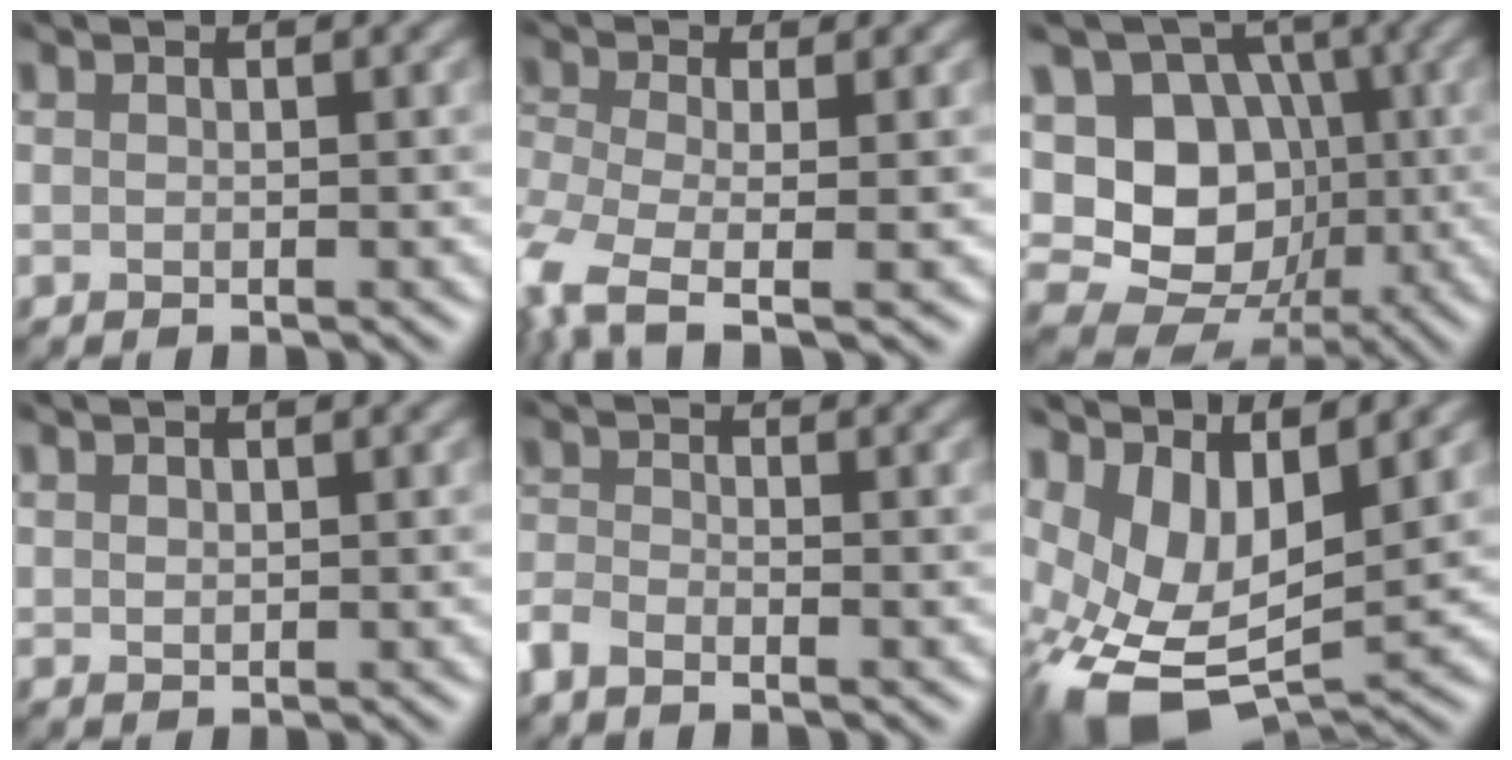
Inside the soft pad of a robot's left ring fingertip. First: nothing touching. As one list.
[{"total": 5.9, "force": [-3.6, 1.8, 4.3], "torque": [-0.108, -0.018, -0.074]}, {"total": 10.9, "force": [-0.7, 9.2, 5.7], "torque": [-0.086, 0.018, -0.035]}, {"total": 0.7, "force": [0.6, 0.2, 0.3], "torque": [-0.007, 0.002, 0.019]}, {"total": 2.5, "force": [-2.3, 0.4, 0.9], "torque": [-0.032, -0.006, -0.046]}, {"total": 10.3, "force": [0.2, 6.1, 8.3], "torque": [-0.168, -0.021, 0.025]}]